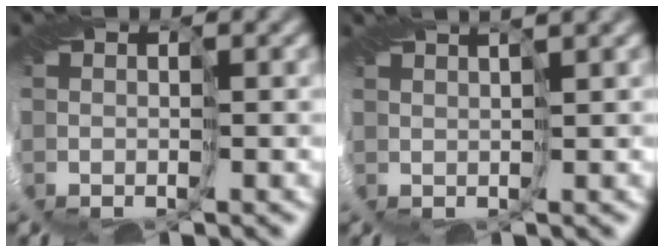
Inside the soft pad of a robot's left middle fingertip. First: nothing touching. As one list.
[{"total": 2.8, "force": [2.1, 0.2, 1.9], "torque": [-0.036, 0.012, 0.026]}]